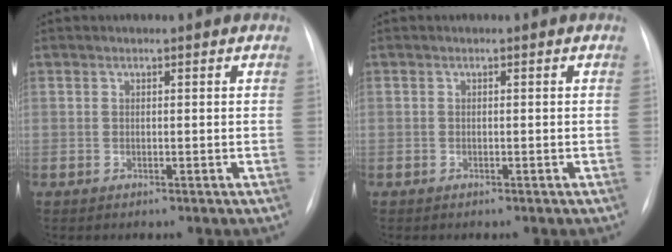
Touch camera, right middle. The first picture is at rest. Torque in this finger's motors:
{"motor_torque": [0.97, -1.16, 0.04, -0.15]}